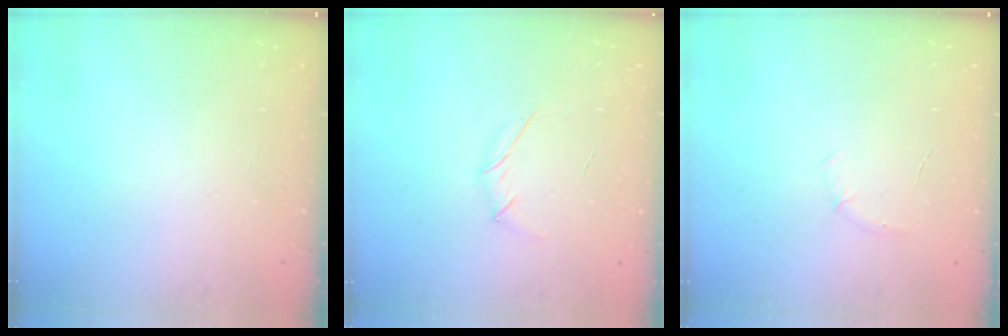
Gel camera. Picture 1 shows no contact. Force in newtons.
{"total": 3.9, "press": 3.8, "slide": 0.9}
{"total": 3.8, "press": 3.6, "slide": 1.2}